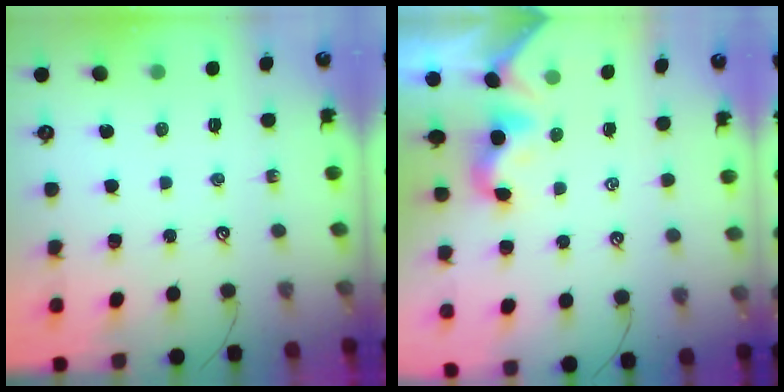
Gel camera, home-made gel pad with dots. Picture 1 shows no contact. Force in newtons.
{"total": 1.9, "press": 1.8, "slide": 0.5}